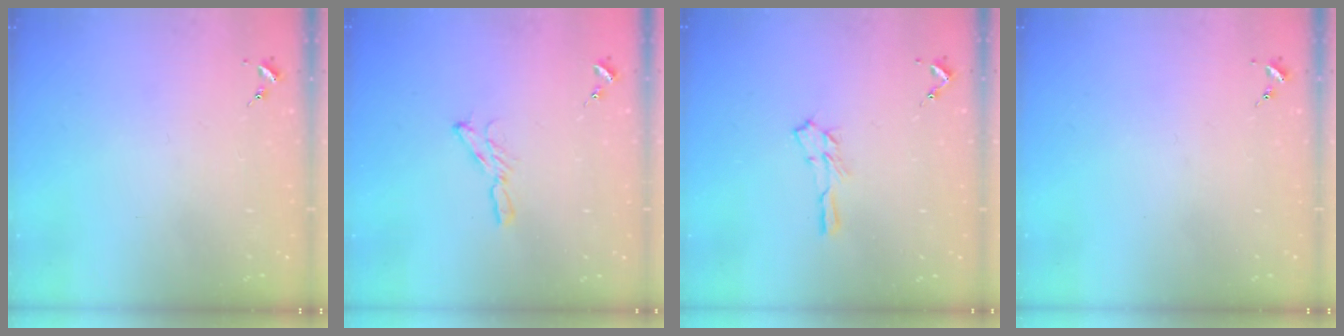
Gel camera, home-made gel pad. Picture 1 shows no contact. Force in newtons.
{"total": 5.7, "press": 5.7, "slide": 0.1}
{"total": 5.1, "press": 5.1, "slide": 0.6}
{"total": 0.0}